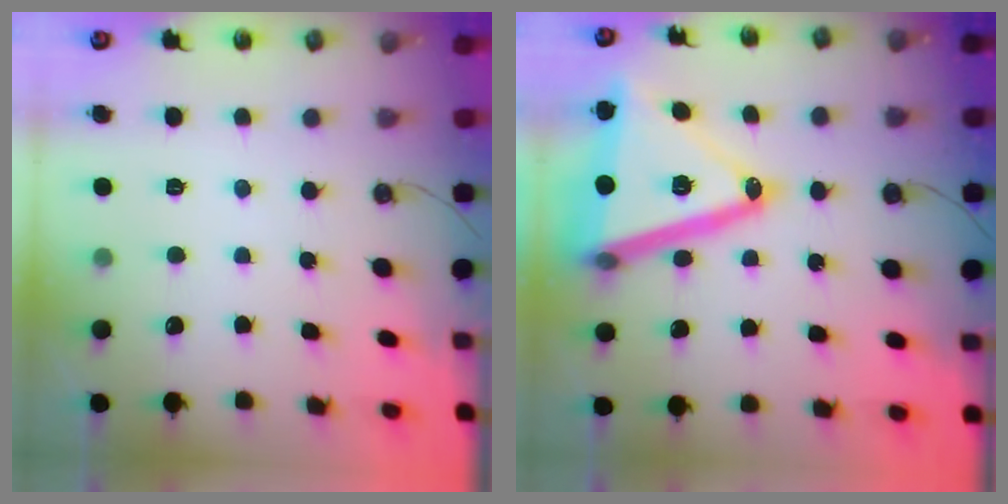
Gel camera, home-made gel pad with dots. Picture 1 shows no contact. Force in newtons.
{"total": 26.8, "press": 26.5, "slide": 3.9}